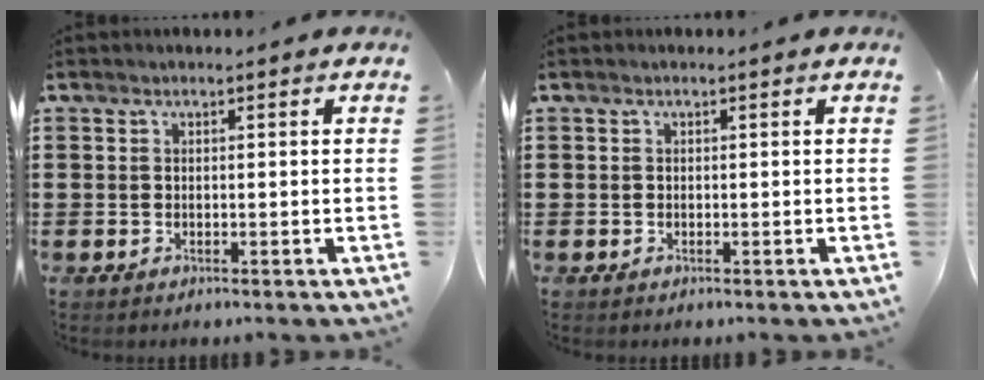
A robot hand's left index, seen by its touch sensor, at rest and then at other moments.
{"total": 0.0}